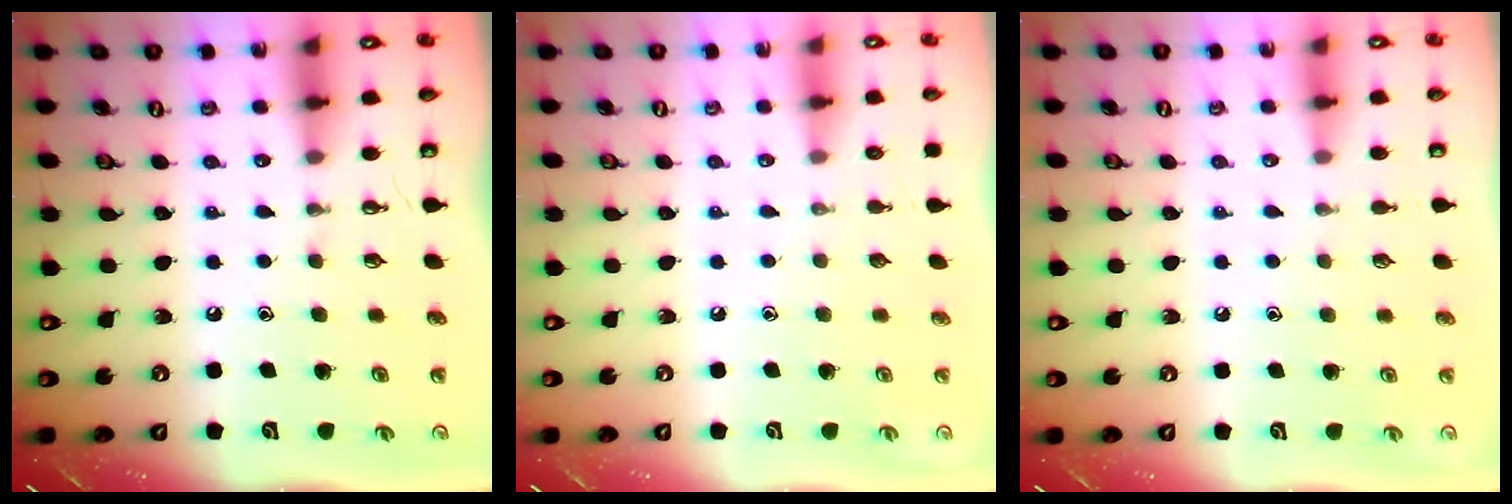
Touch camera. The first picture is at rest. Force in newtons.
{"total": 0.0}
{"total": 3.5, "press": 3.5, "slide": 0.3}